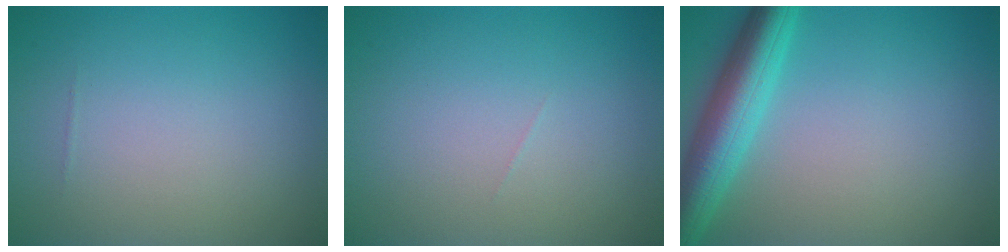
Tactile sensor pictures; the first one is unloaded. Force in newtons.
{"total": 0.0}
{"total": 6.1, "press": 6.1, "slide": 0.3}